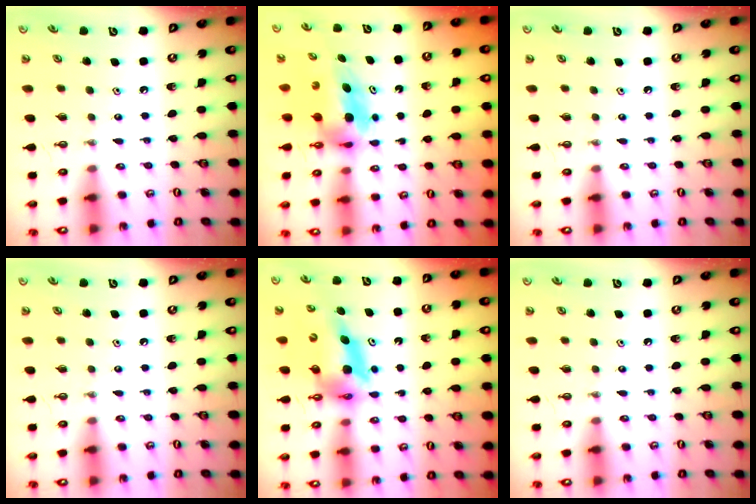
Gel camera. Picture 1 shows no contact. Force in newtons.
{"total": 7.8, "press": 6.4, "slide": 4.5}
{"total": 0.0}
{"total": 0.0}
{"total": 11.2, "press": 11.1, "slide": 1.1}
{"total": 0.0}